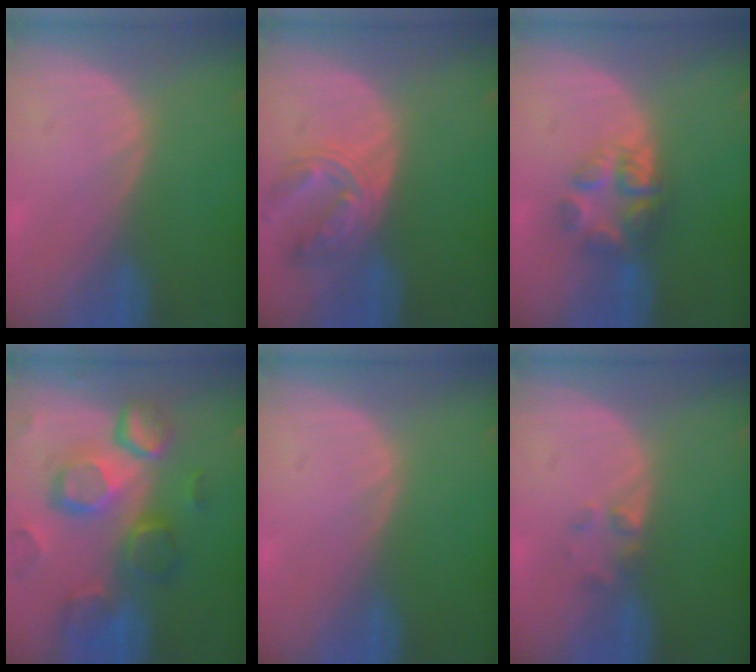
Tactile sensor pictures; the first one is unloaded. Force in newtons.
{"total": 6.3, "press": 6.2, "slide": 1.1}
{"total": 5.7, "press": 5.3, "slide": 2.0}
{"total": 12.4, "press": 10.8, "slide": 6.1}
{"total": 0.0}
{"total": 1.9, "press": 1.7, "slide": 0.8}